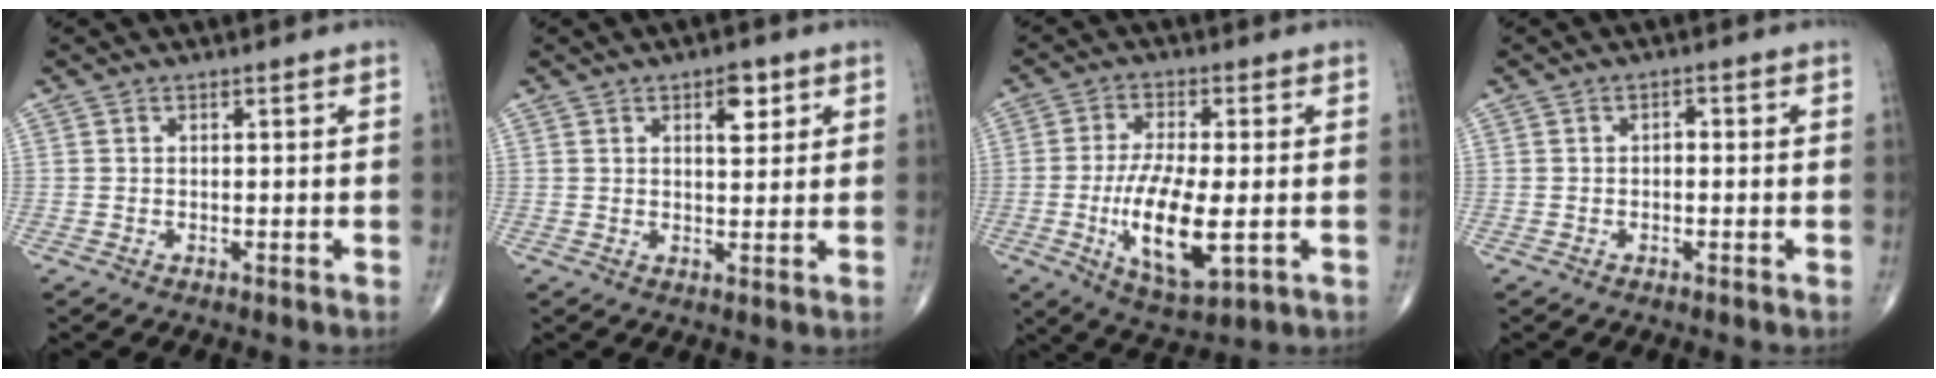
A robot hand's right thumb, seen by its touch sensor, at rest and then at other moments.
{"total": 4.7, "force": [2.2, 2.1, 3.5], "torque": [-0.036, -0.010, 0.031]}
{"total": 13.1, "force": [-2.4, 4.5, 12.0], "torque": [-0.222, -0.014, -0.035]}
{"total": 1.1, "force": [-0.1, 0.7, 0.9], "torque": [-0.010, 0.005, -0.005]}